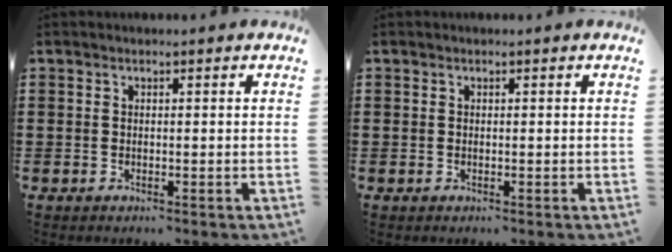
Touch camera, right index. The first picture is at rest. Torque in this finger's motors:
{"motor_torque": [0.22, 0.78, 0.00, 0.01]}